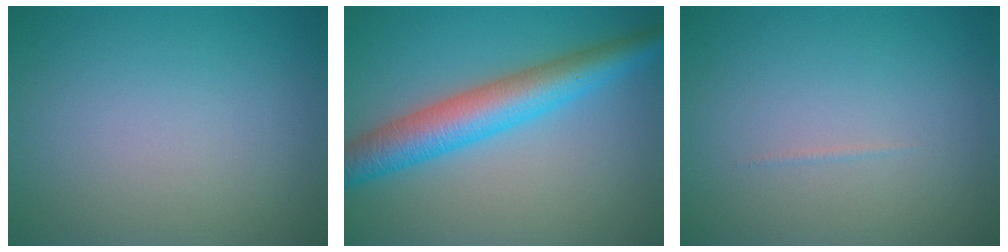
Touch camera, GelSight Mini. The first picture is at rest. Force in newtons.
{"total": 6.4, "press": 6.4, "slide": 0.1}
{"total": 0.6, "press": 0.6, "slide": 0.2}